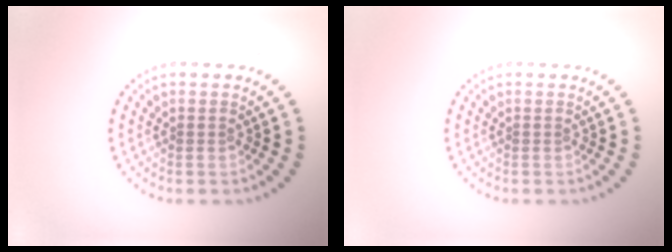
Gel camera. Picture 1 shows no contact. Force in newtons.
{"total": 0.0}